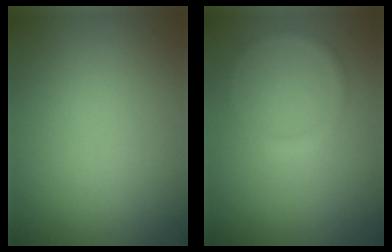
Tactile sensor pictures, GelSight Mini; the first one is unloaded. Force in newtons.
{"total": 0.9, "press": 0.9, "slide": 0.1}